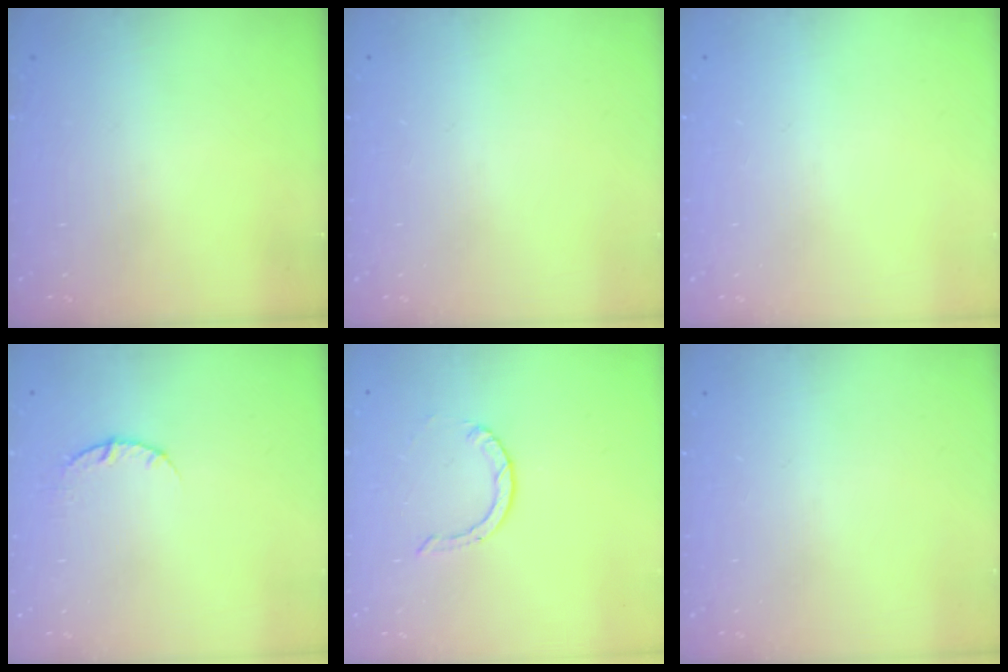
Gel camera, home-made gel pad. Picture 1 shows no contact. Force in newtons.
{"total": 0.0}
{"total": 0.0}
{"total": 3.7, "press": 3.7, "slide": 0.6}
{"total": 0.9, "press": 0.9, "slide": 0.1}
{"total": 0.0}